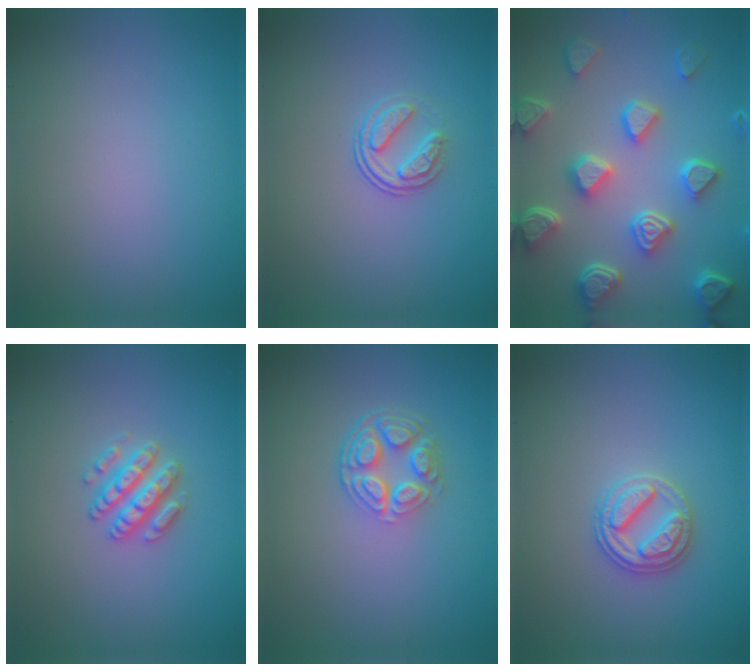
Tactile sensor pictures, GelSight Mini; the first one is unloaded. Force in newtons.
{"total": 2.3, "press": 1.7, "slide": 1.6}
{"total": 7.2, "press": 5.8, "slide": 4.4}
{"total": 2.9, "press": 2.8, "slide": 0.5}
{"total": 4.2, "press": 3.1, "slide": 2.8}
{"total": 2.8, "press": 2.8, "slide": 0.2}